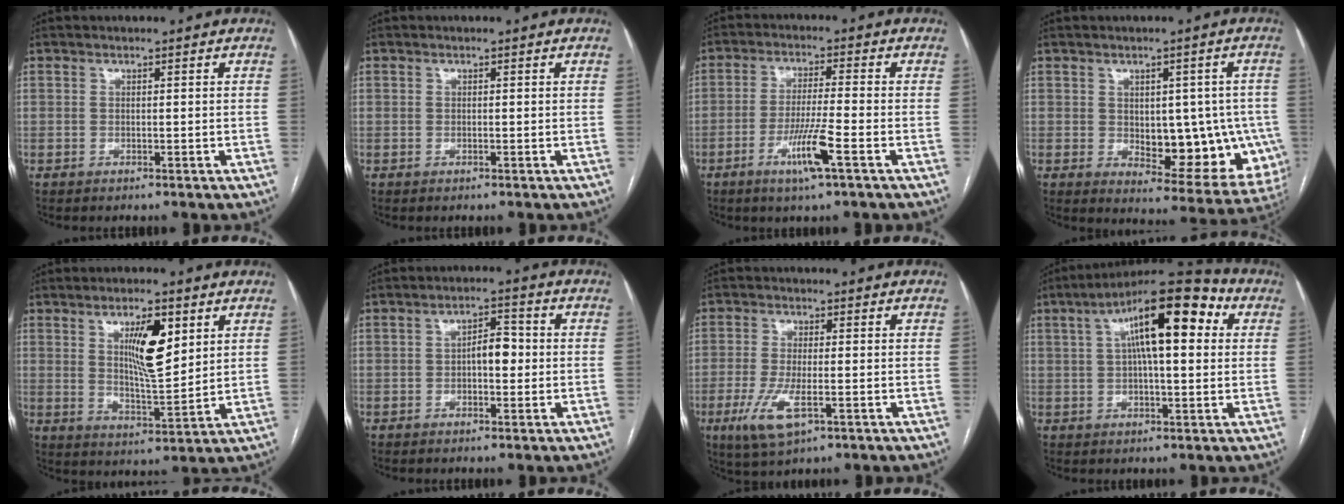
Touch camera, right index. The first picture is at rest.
{"total": 0.0}
{"total": 7.4, "force": [-3.4, -0.3, 6.5], "torque": [-0.124, -0.012, -0.064]}
{"total": 14.3, "force": [-1.5, 7.1, 12.3], "torque": [-0.127, 0.009, 0.003]}
{"total": 9.2, "force": [3.5, 2.2, 8.2], "torque": [-0.141, -0.003, 0.065]}
{"total": 4.3, "force": [-0.4, 2.0, 3.8], "torque": [-0.055, 0.015, -0.007]}
{"total": 7.2, "force": [-2.9, 1.9, 6.4], "torque": [-0.135, -0.018, -0.049]}
{"total": 15.6, "force": [4.7, 4.1, 14.2], "torque": [-0.222, 0.044, 0.066]}